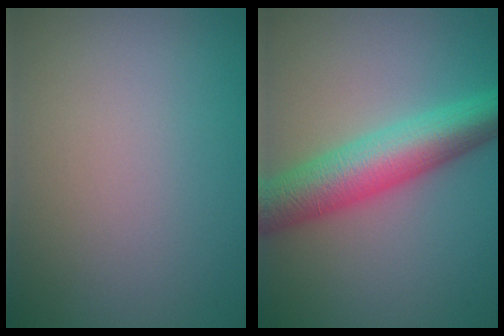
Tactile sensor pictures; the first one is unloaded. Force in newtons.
{"total": 7.2, "press": 7.2, "slide": 0.1}